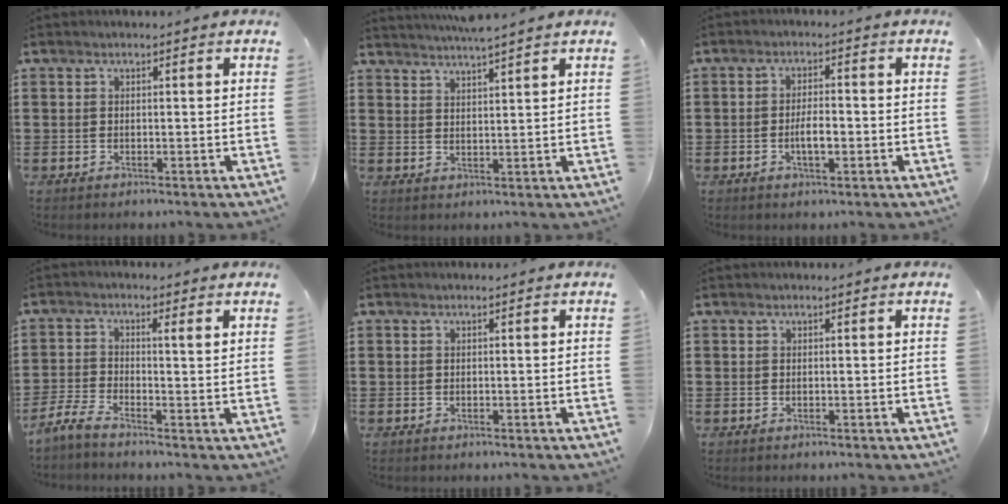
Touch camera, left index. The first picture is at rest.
{"total": 3.0, "force": [2.9, -0.6, 0.4], "torque": [-0.015, -0.010, 0.054]}
{"total": 3.9, "force": [-0.9, 1.3, 3.5], "torque": [-0.062, 0.005, -0.017]}
{"total": 3.1, "force": [-0.9, 0.0, 2.9], "torque": [-0.069, -0.011, -0.024]}
{"total": 0.0}
{"total": 0.0}